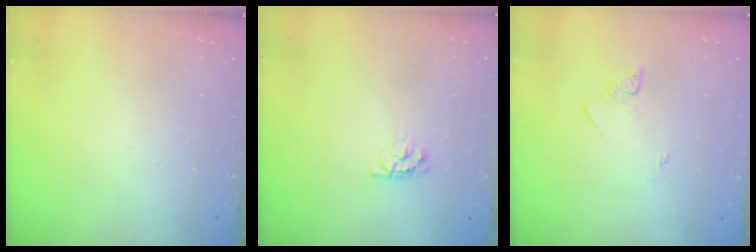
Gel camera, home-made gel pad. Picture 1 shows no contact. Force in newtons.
{"total": 3.9, "press": 3.9, "slide": 0.3}
{"total": 2.1, "press": 2.1, "slide": 0.4}